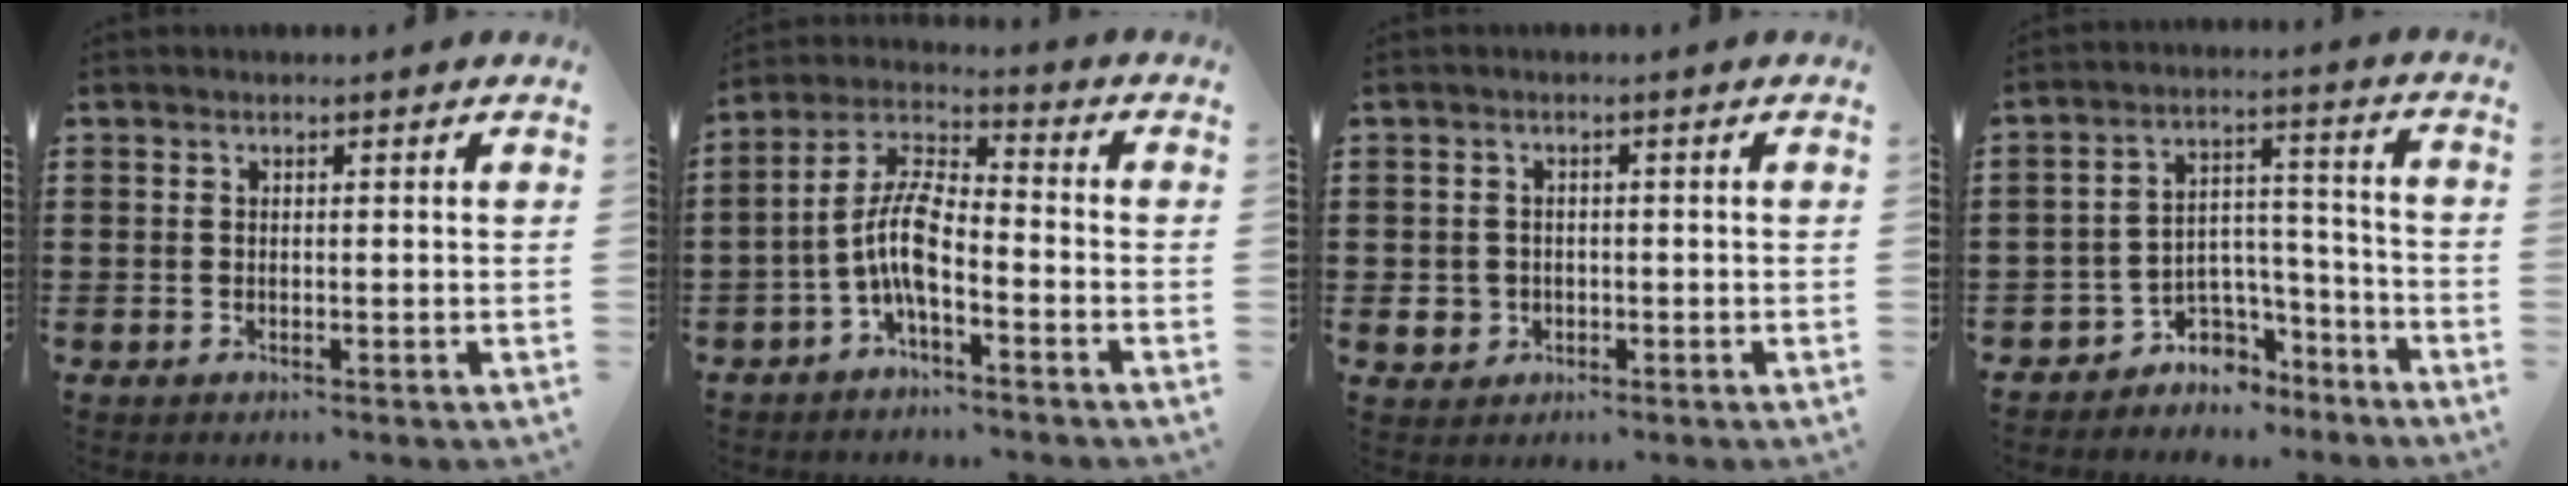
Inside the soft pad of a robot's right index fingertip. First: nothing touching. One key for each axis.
{"total": 8.3, "fx": -3.1, "fy": 2.7, "fz": 7.2, "tx": -0.173, "ty": -0.008, "tz": -0.067}
{"total": 2.0, "fx": -0.4, "fy": 2.0, "fz": 0.4, "tx": -0.015, "ty": 0.005, "tz": -0.010}
{"total": 4.7, "fx": -3.3, "fy": 3.4, "fz": 0.3, "tx": -0.019, "ty": 0.007, "tz": -0.064}